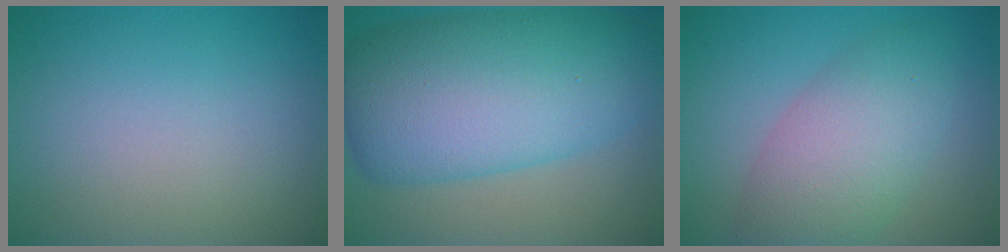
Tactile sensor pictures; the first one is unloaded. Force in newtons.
{"total": 12.6, "press": 12.6, "slide": 0.2}
{"total": 6.3, "press": 6.3, "slide": 0.2}